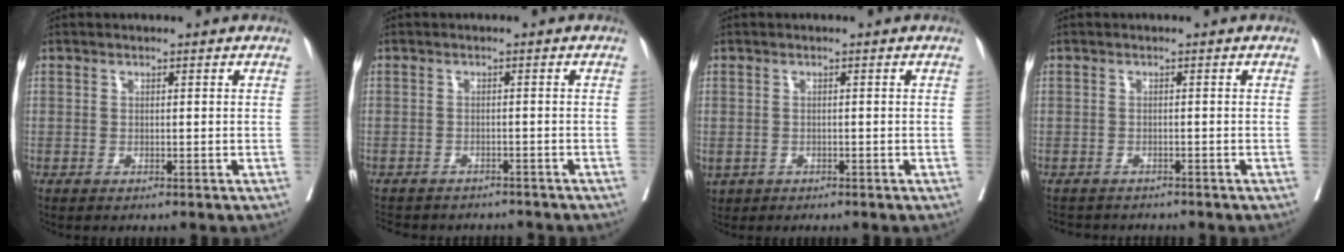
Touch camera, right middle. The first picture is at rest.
{"total": 10.2, "force": [-9.0, 3.8, 2.7], "torque": [-0.056, 0.001, -0.110]}
{"total": 2.7, "force": [-1.4, 2.1, 0.9], "torque": [-0.019, -0.003, -0.018]}
{"total": 4.2, "force": [-3.8, 1.8, 0.4], "torque": [-0.002, -0.003, -0.056]}